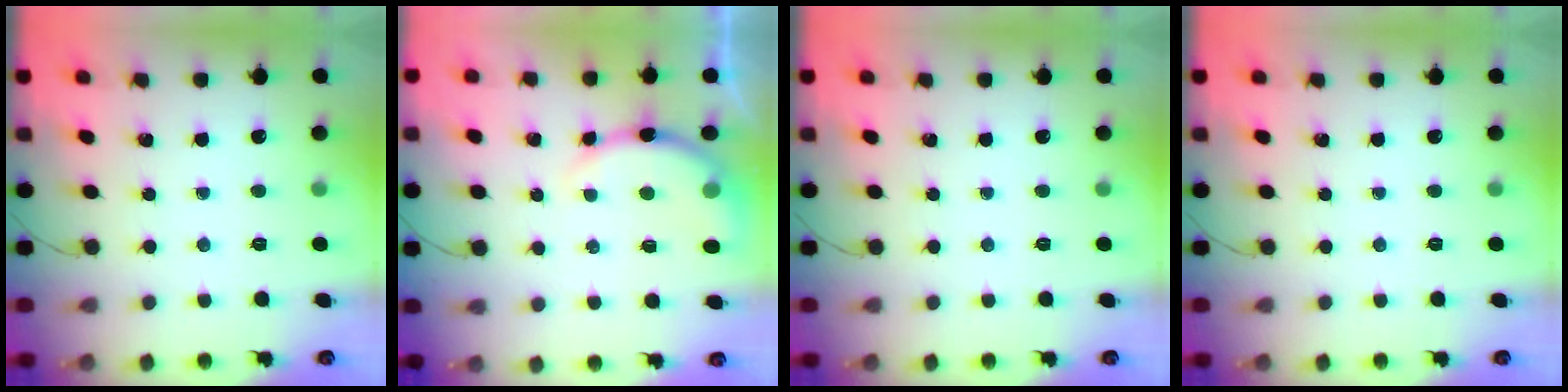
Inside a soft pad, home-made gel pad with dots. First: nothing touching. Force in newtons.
{"total": 8.5, "press": 8.4, "slide": 1.6}
{"total": 0.0}
{"total": 0.0}